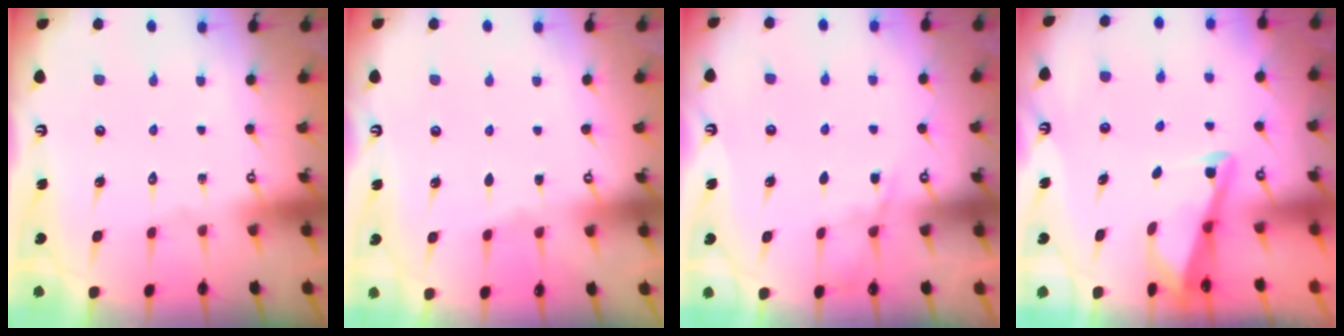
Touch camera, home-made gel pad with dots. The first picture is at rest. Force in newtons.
{"total": 1.7, "press": 1.6, "slide": 0.3}
{"total": 3.9, "press": 3.8, "slide": 0.5}
{"total": 2.9, "press": 2.9, "slide": 0.4}